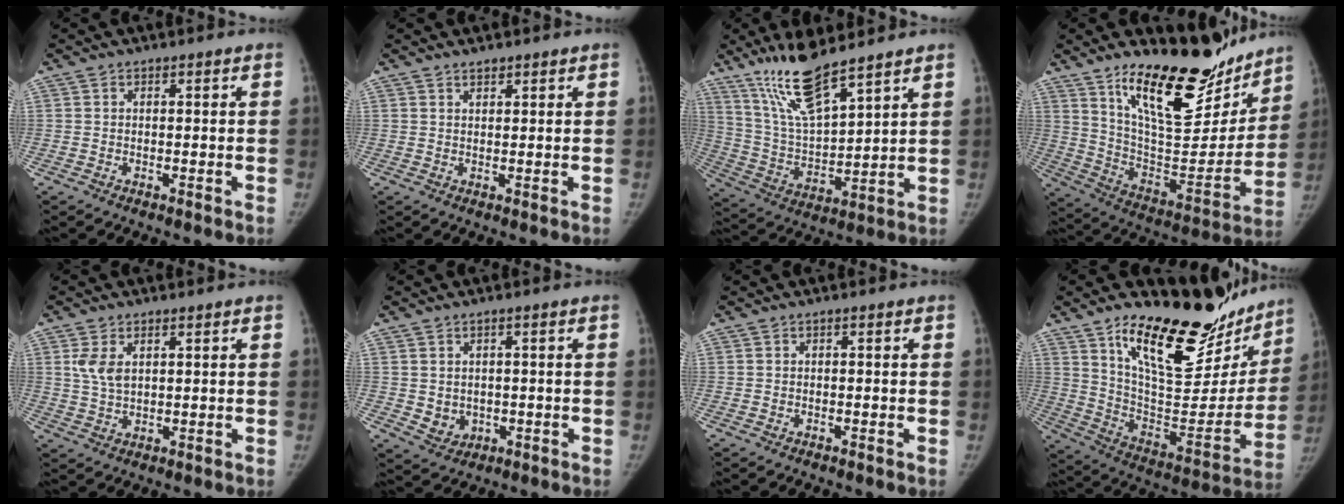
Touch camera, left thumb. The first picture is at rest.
{"total": 1.3, "force": [1.2, 0.5, 0.4], "torque": [0.004, -0.009, 0.019]}
{"total": 13.8, "force": [10.4, 2.8, 8.6], "torque": [-0.150, -0.058, 0.211]}
{"total": 25.3, "force": [18.3, 9.3, 14.8], "torque": [-0.171, -0.107, 0.299]}
{"total": 4.4, "force": [1.7, 2.6, 3.1], "torque": [-0.055, -0.006, 0.041]}
{"total": 3.9, "force": [-0.3, 3.4, 1.9], "torque": [-0.011, -0.003, 0.010]}
{"total": 0.0}
{"total": 29.0, "force": [20.9, 11.3, 16.6], "torque": [-0.200, -0.108, 0.328]}